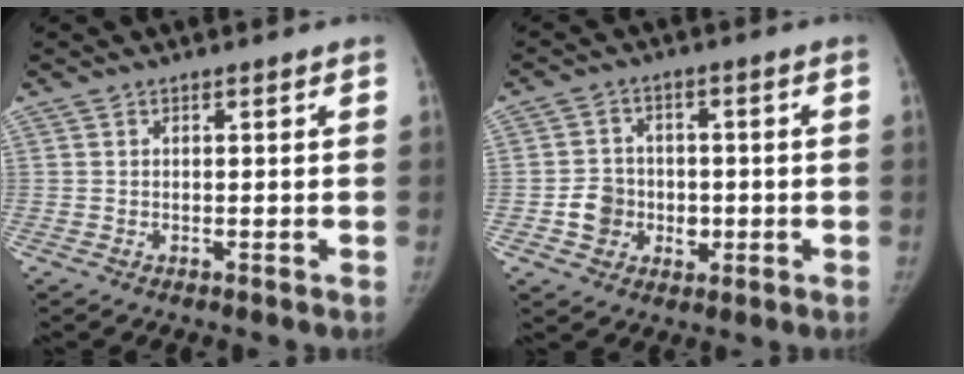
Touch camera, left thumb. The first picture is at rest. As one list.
[{"total": 7.3, "force": [-1.2, 6.5, 3.0], "torque": [-0.017, 0.012, -0.020]}]